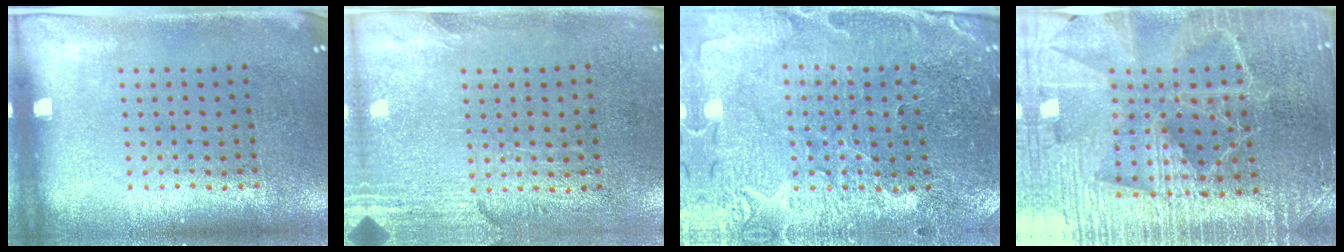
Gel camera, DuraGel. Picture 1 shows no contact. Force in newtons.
{"total": 2.8, "press": 2.5, "slide": 1.4}
{"total": 1.8, "press": 1.8, "slide": 0.2}
{"total": 4.9, "press": 4.5, "slide": 1.8}